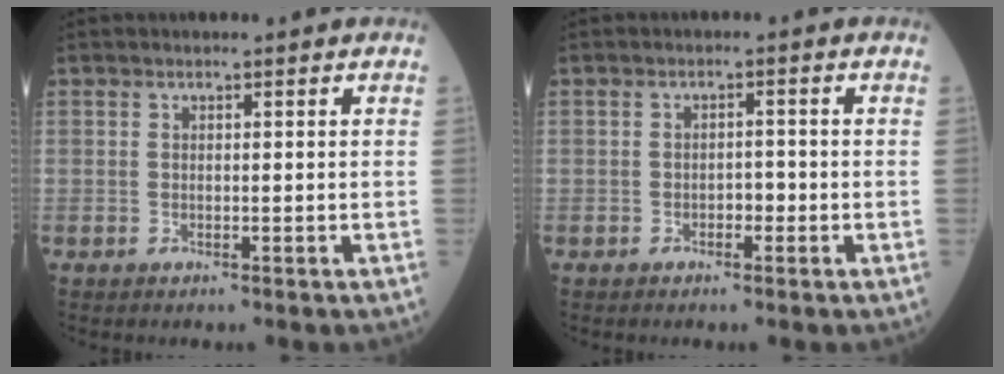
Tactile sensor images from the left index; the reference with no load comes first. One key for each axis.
{"total": 1.4, "fx": -0.8, "fy": 0.7, "fz": 1.0, "tx": -0.007, "ty": 0.001, "tz": -0.017}